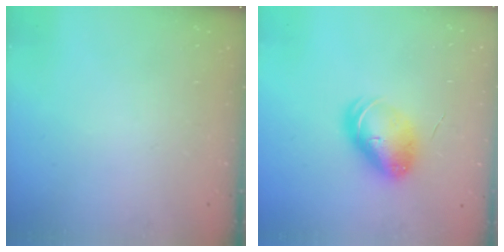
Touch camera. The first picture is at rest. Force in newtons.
{"total": 9.2, "press": 9.0, "slide": 2.0}